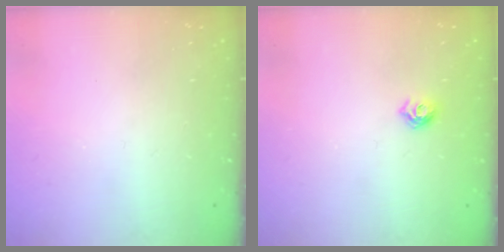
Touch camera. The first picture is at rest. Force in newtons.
{"total": 5.9, "press": 5.8, "slide": 1.0}